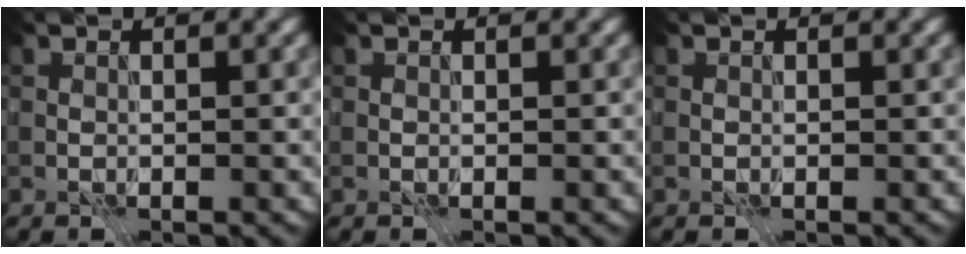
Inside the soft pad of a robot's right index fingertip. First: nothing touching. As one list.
[{"total": 0.0}, {"total": 0.0}]